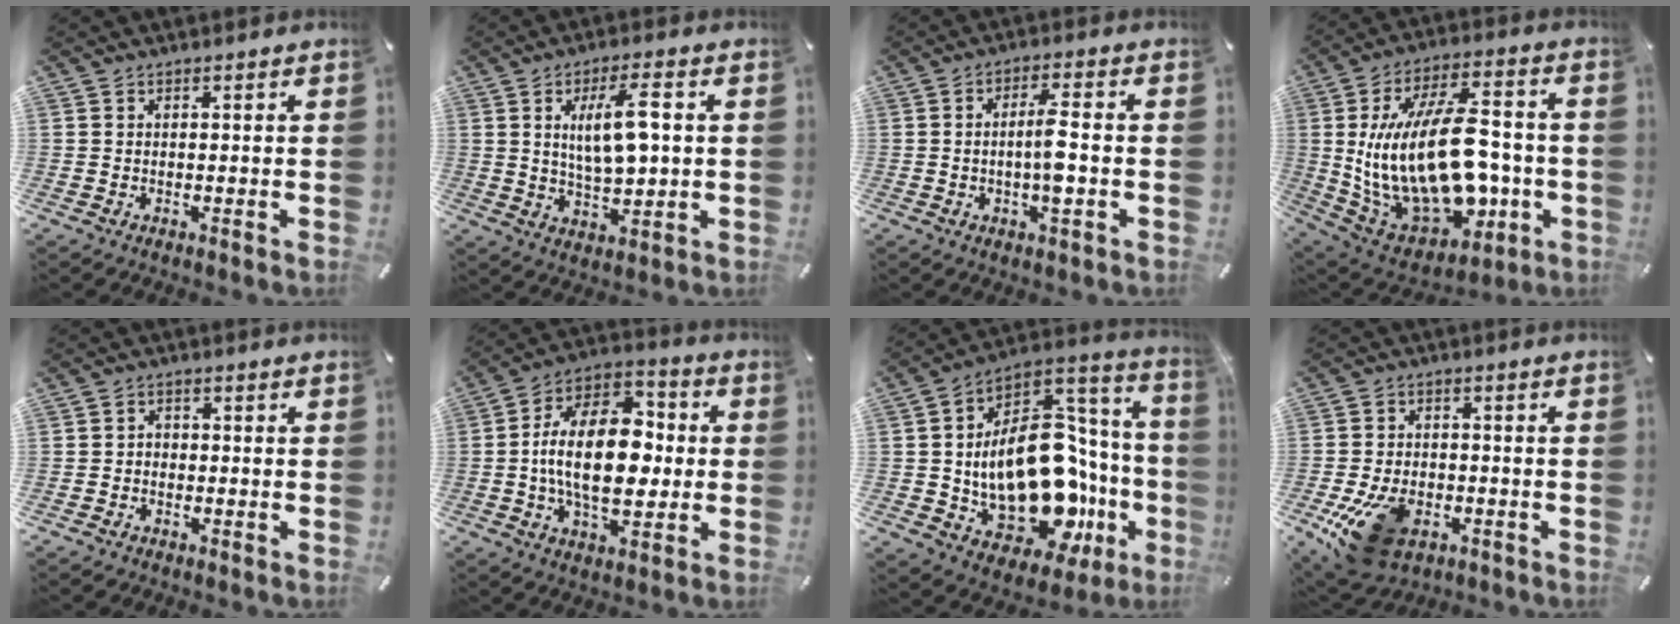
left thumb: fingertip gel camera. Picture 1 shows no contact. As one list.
[{"total": 10.5, "force": [2.2, 3.9, 9.5], "torque": [-0.171, -0.005, 0.028]}, {"total": 6.6, "force": [-0.7, 1.7, 6.3], "torque": [-0.110, 0.008, -0.014]}, {"total": 27.9, "force": [-1.1, 16.1, 22.7], "torque": [-0.466, -0.006, -0.004]}, {"total": 2.0, "force": [-1.2, 1.5, 0.6], "torque": [-0.010, 0.011, -0.027]}, {"total": 19.3, "force": [-1.1, 11.8, 15.3], "torque": [-0.282, 0.004, -0.027]}, {"total": 26.3, "force": [-5.5, 15.6, 20.4], "torque": [-0.351, -0.021, -0.071]}, {"total": 12.9, "force": [-5.4, 8.3, 8.3], "torque": [-0.159, 0.014, -0.096]}]